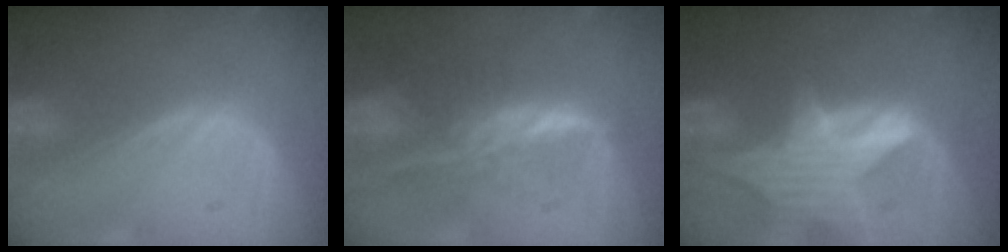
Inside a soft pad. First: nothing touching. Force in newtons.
{"total": 7.8, "press": 6.5, "slide": 4.3}
{"total": 8.5, "press": 7.6, "slide": 3.7}